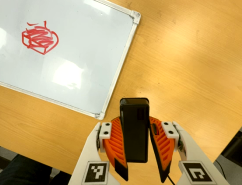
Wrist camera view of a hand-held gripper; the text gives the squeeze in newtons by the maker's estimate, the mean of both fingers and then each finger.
{"total": 10.1, "left": 8.2, "right": 12.0}